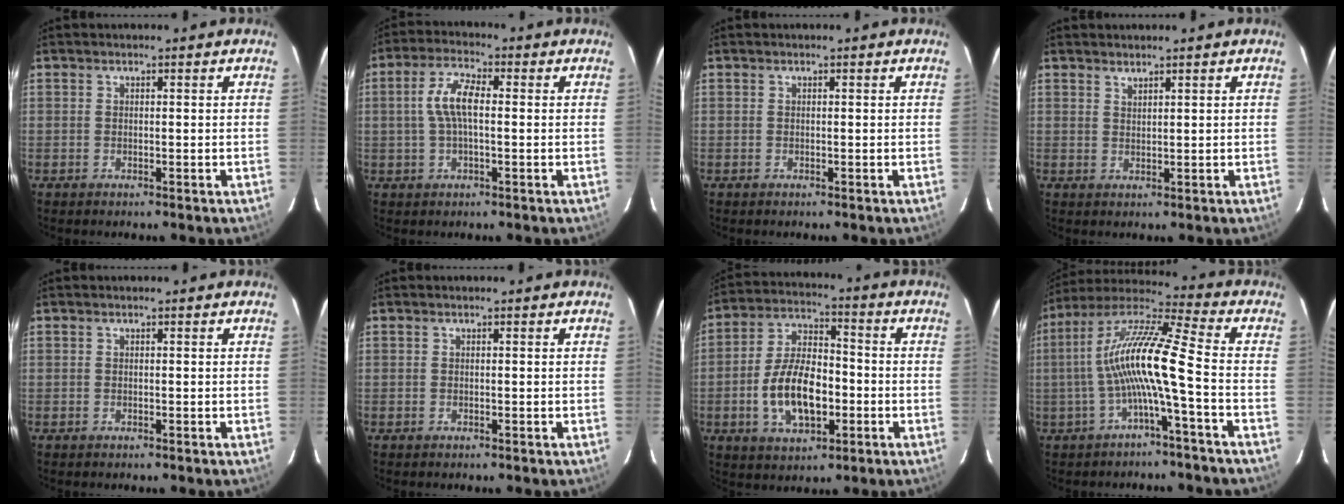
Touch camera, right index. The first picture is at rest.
{"total": 6.6, "force": [0.3, 2.5, 6.2], "torque": [-0.124, 0.014, 0.005]}
{"total": 0.0}
{"total": 1.3, "force": [1.2, 0.2, 0.4], "torque": [-0.006, -0.001, 0.022]}
{"total": 0.0}
{"total": 0.0}
{"total": 13.2, "force": [-3.3, 6.9, 10.8], "torque": [-0.213, 0.011, -0.051]}
{"total": 13.1, "force": [-2.8, 0.2, 12.8], "torque": [-0.248, 0.013, -0.056]}